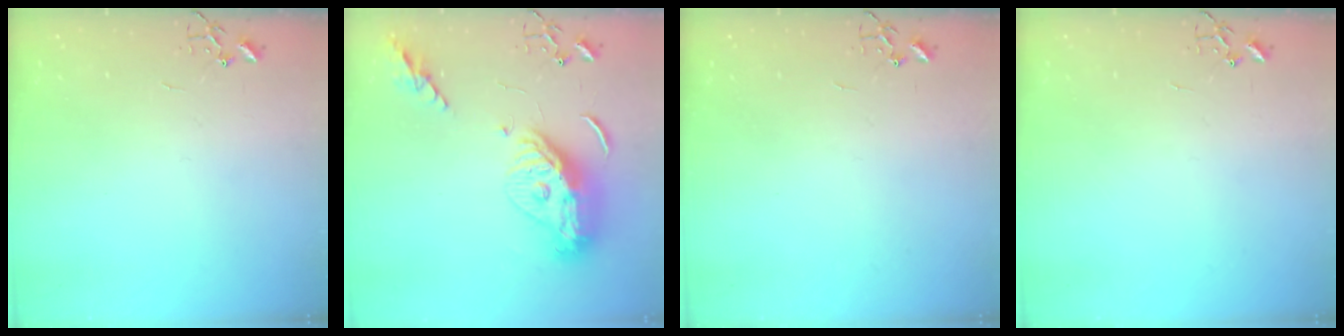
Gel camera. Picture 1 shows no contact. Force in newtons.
{"total": 14.7, "press": 14.6, "slide": 1.6}
{"total": 0.0}
{"total": 0.0}